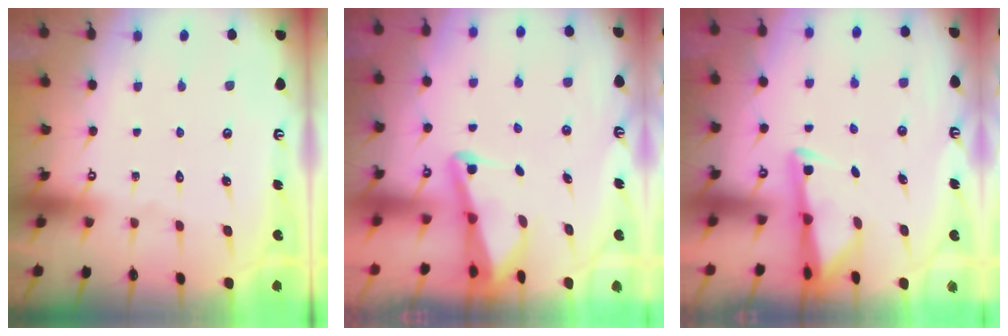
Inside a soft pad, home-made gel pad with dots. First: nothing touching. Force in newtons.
{"total": 2.7, "press": 2.6, "slide": 0.6}
{"total": 3.1, "press": 3.0, "slide": 0.5}